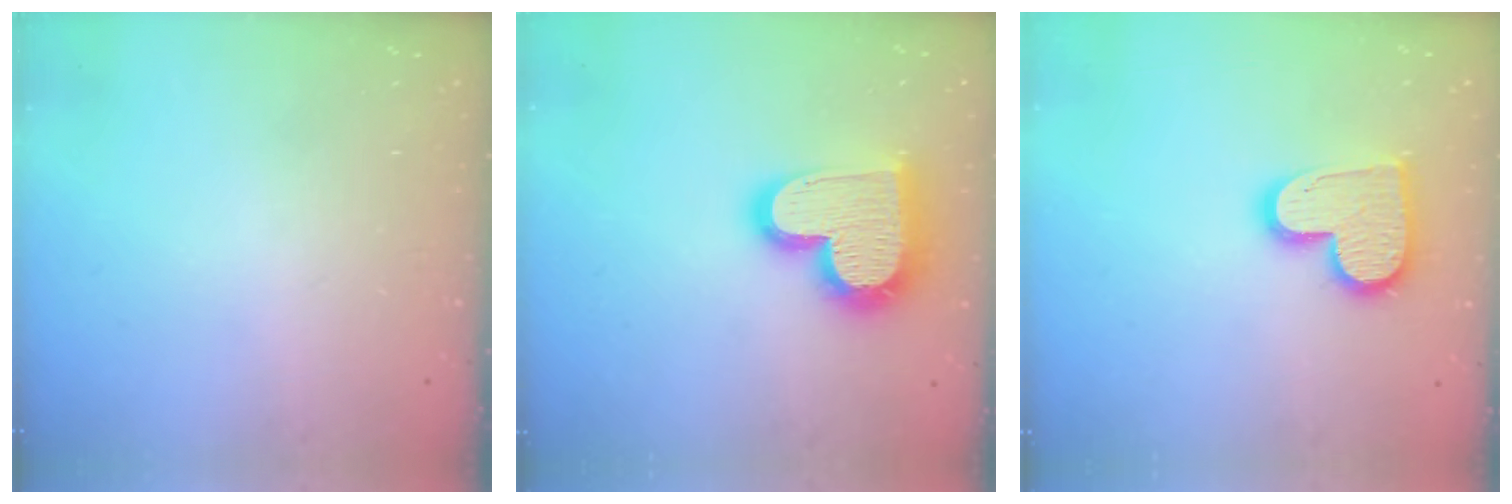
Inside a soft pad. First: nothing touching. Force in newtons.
{"total": 20.7, "press": 20.7, "slide": 1.5}
{"total": 14.3, "press": 14.3, "slide": 1.1}